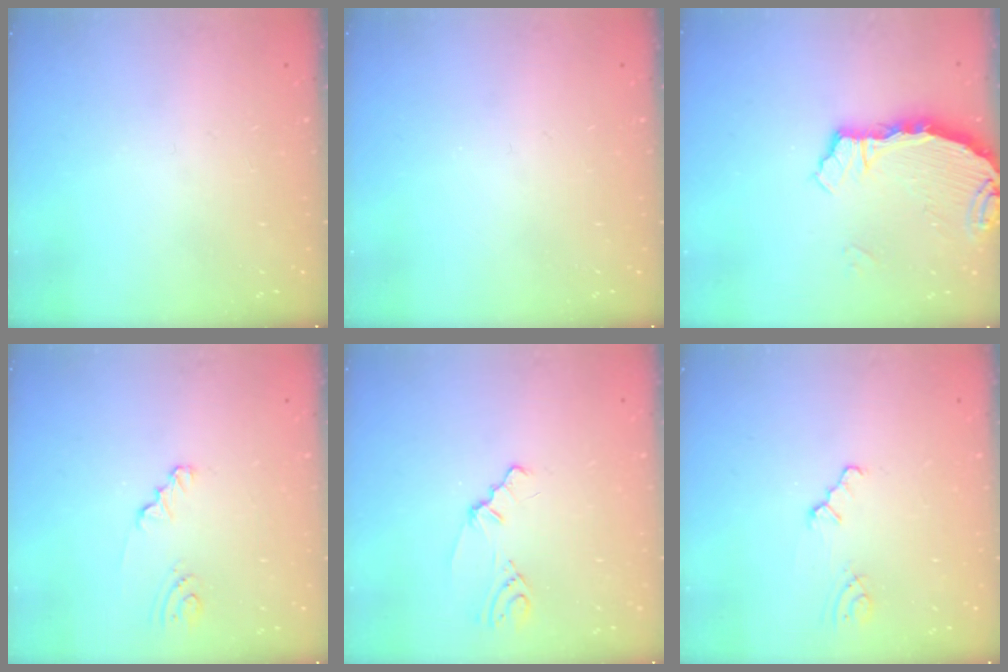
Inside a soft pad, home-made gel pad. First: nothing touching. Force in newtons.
{"total": 0.0}
{"total": 3.7, "press": 3.7, "slide": 0.2}
{"total": 2.1, "press": 2.1, "slide": 0.2}
{"total": 1.4, "press": 1.4, "slide": 0.4}
{"total": 1.2, "press": 1.1, "slide": 0.2}